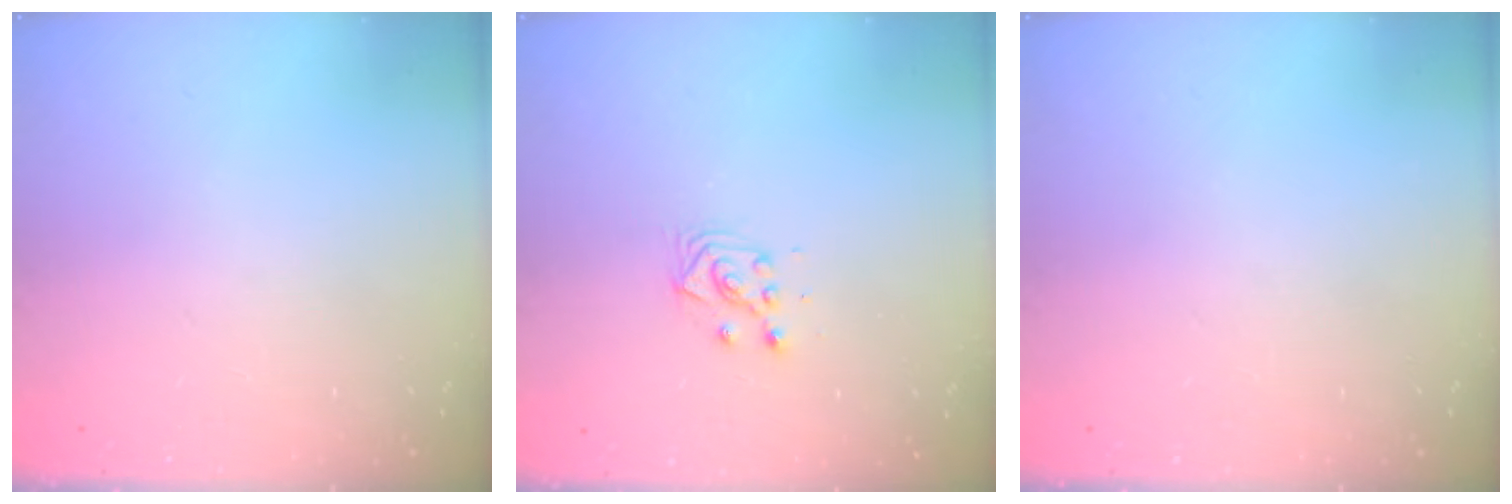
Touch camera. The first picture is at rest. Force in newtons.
{"total": 3.5, "press": 3.4, "slide": 1.1}
{"total": 0.0}